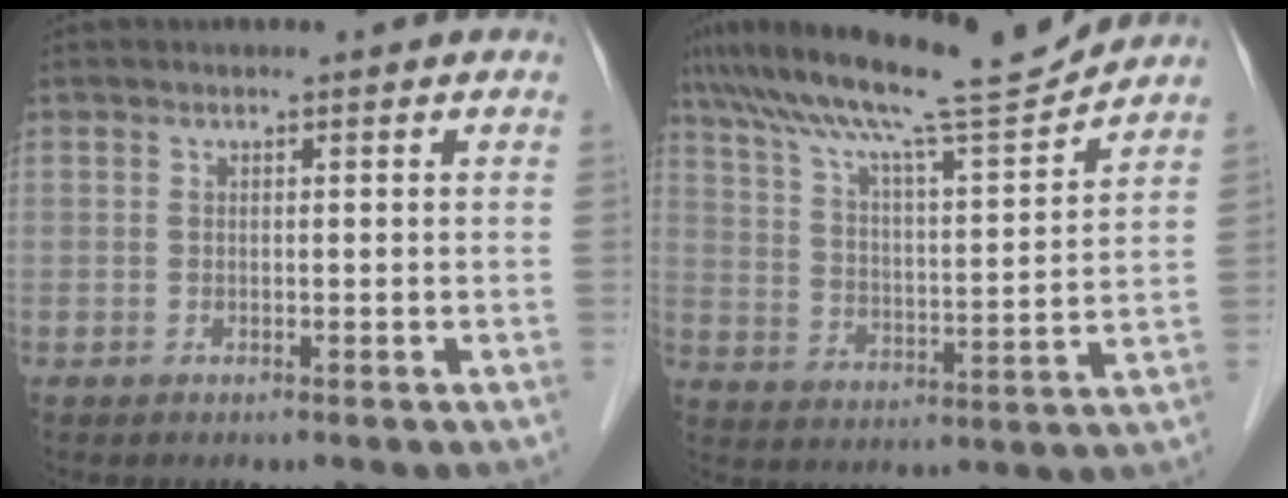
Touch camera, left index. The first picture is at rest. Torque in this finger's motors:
{"motor_torque": [0.04, -0.29, 0.28, 0.17]}